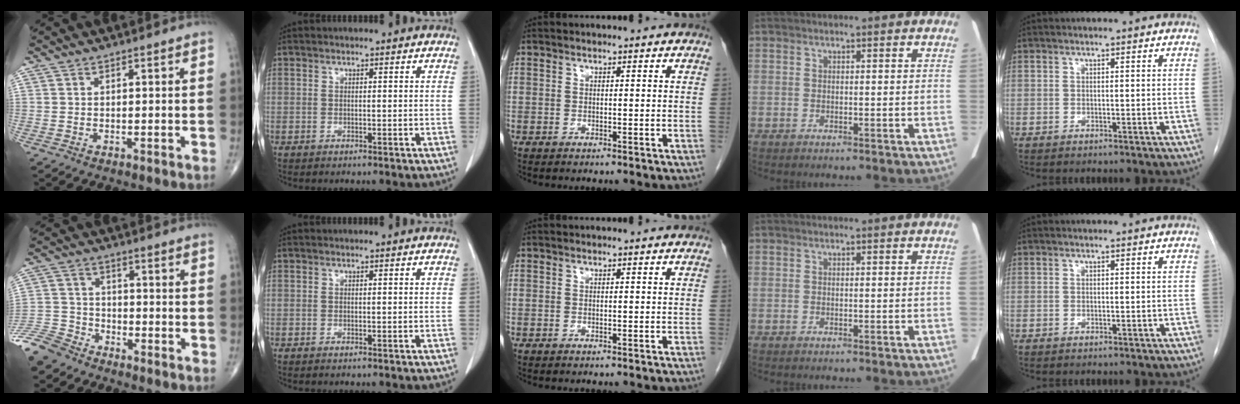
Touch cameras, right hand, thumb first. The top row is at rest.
{"thumb": {"total": 8.5, "force": [-7.1, 4.3, 1.8], "torque": [-0.039, 0.022, -0.149]}}